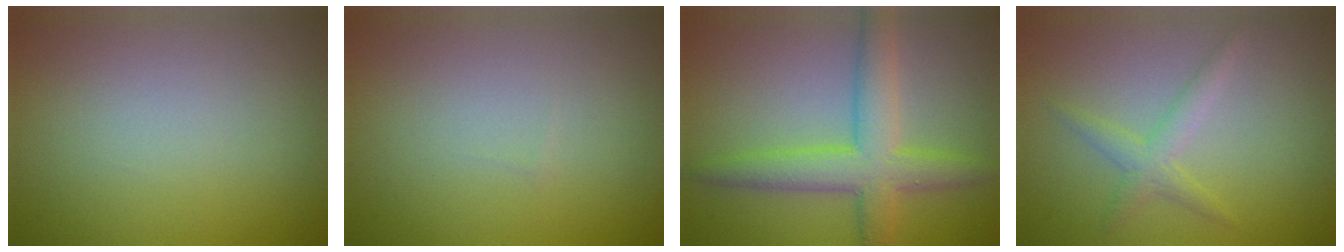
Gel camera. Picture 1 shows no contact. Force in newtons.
{"total": 0.0}
{"total": 5.4, "press": 5.4, "slide": 0.1}
{"total": 1.4, "press": 1.4, "slide": 0.0}